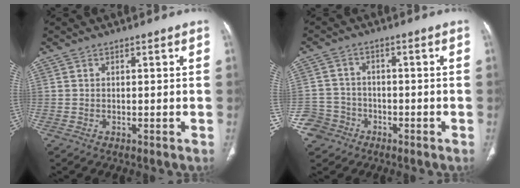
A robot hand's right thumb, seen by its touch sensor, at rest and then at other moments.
{"total": 6.5, "force": [-3.6, 5.4, 0.4], "torque": [0.008, 0.027, -0.066]}